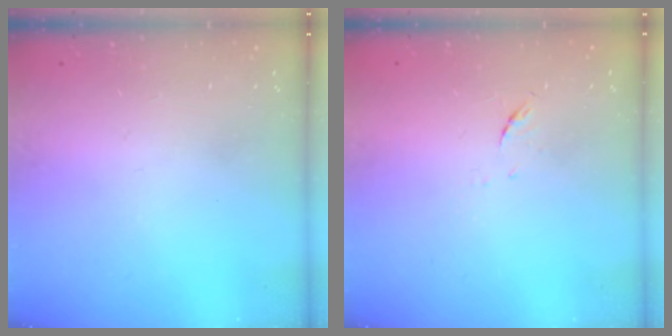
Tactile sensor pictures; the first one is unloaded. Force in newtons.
{"total": 4.8, "press": 4.7, "slide": 1.0}